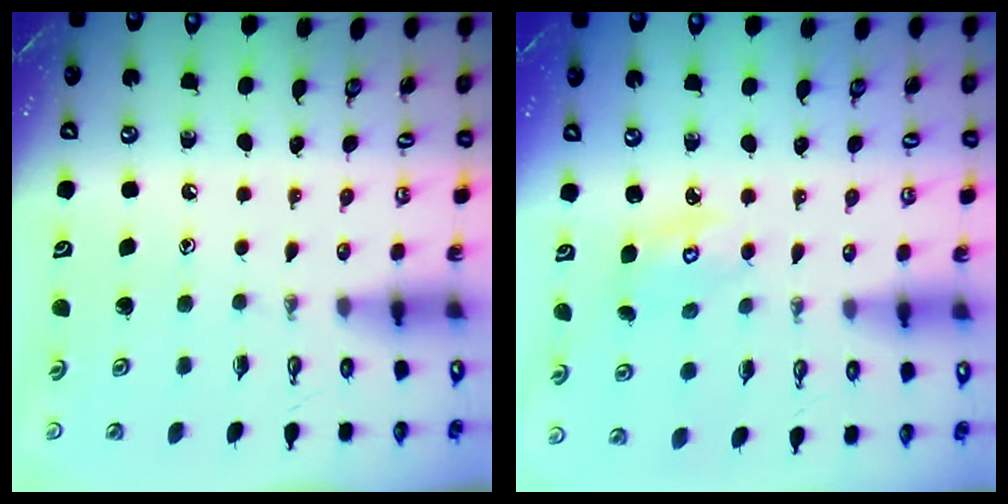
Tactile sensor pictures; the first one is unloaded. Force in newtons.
{"total": 3.5, "press": 3.5, "slide": 0.4}